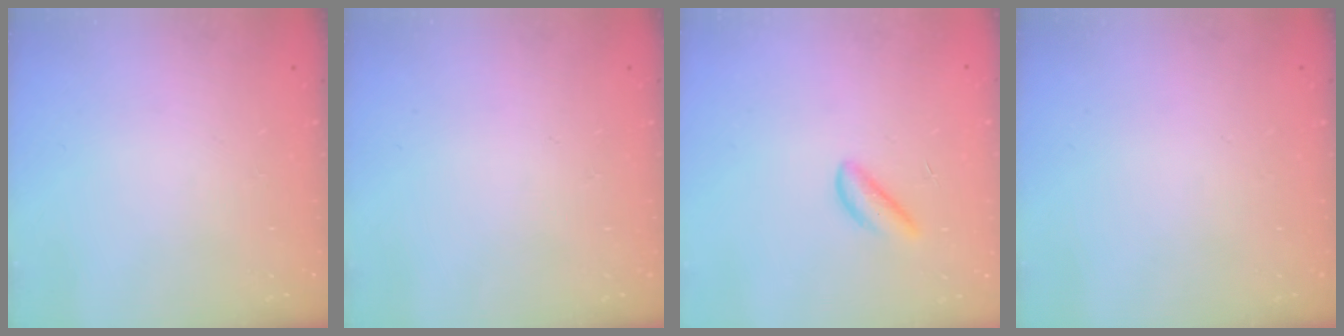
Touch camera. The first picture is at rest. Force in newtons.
{"total": 0.0}
{"total": 2.7, "press": 2.7, "slide": 0.3}
{"total": 0.0}